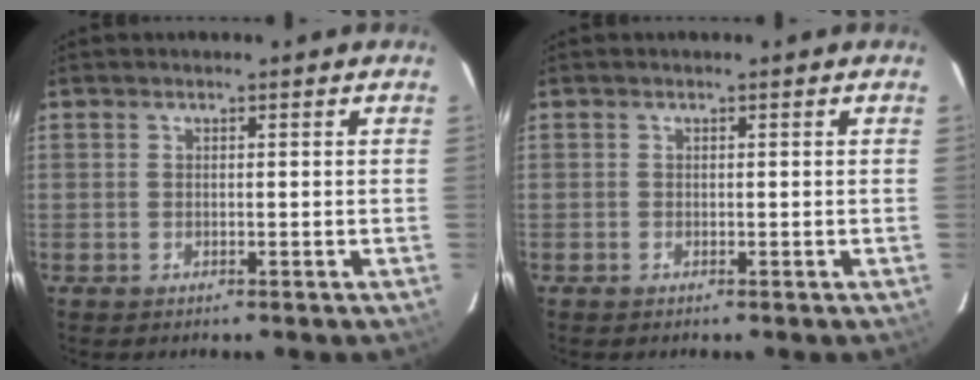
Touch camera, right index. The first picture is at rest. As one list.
[{"total": 0.0}]